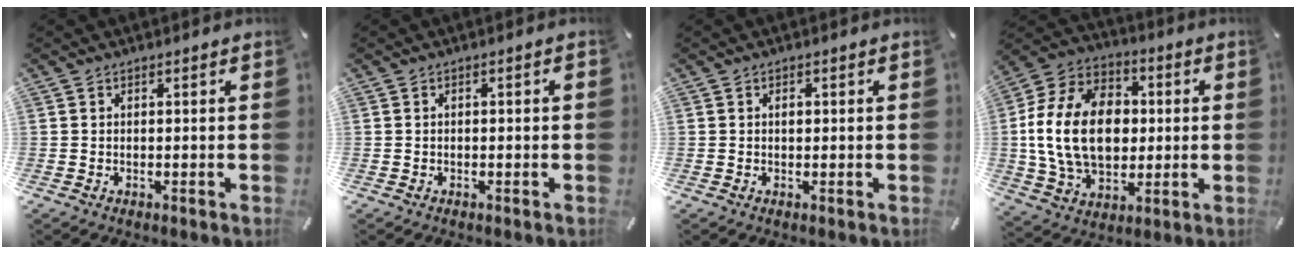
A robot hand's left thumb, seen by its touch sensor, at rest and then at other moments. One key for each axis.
{"total": 1.1, "fx": -0.4, "fy": 0.4, "fz": 0.9, "tx": -0.016, "ty": 0.000, "tz": -0.007}
{"total": 1.1, "fx": 0.2, "fy": 0.7, "fz": 0.9, "tx": -0.018, "ty": 0.003, "tz": 0.002}
{"total": 19.8, "fx": -0.2, "fy": 14.8, "fz": 13.2, "tx": -0.285, "ty": 0.013, "tz": -0.006}